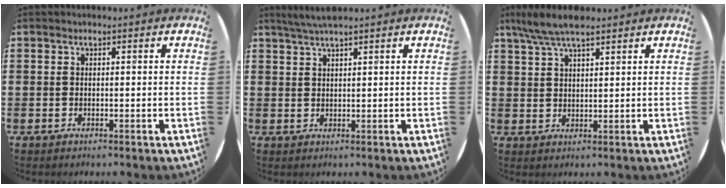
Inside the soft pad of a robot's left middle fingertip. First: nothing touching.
{"total": 2.7, "force": [2.3, 0.0, 1.4], "torque": [-0.029, 0.002, 0.041]}
{"total": 5.8, "force": [4.7, 1.3, 3.1], "torque": [-0.069, -0.004, 0.085]}